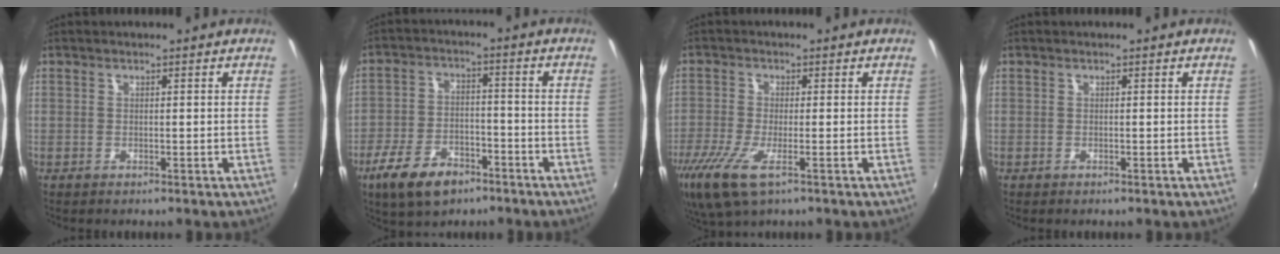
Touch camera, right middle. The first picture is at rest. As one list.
[{"total": 11.2, "force": [-7.1, 5.7, 6.5], "torque": [-0.151, -0.007, -0.125]}, {"total": 9.0, "force": [-5.1, 2.7, 6.9], "torque": [-0.162, -0.036, -0.094]}, {"total": 0.0}]